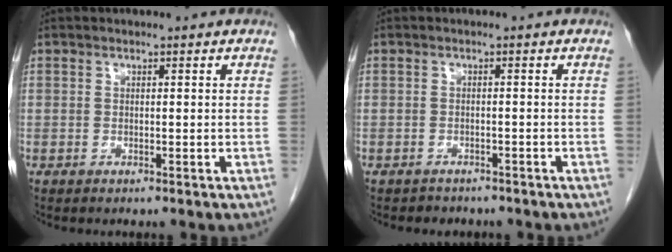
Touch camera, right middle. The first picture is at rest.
{"total": 2.8, "force": [-2.4, 1.4, 0.2], "torque": [-0.012, 0.003, -0.031]}